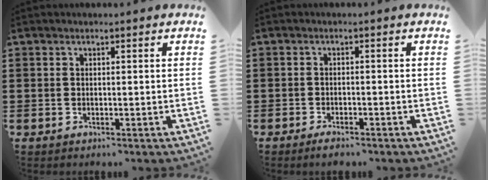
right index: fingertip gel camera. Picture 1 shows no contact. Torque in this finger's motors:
{"motor_torque": [-0.06, 0.25, 0.08, 0.00]}